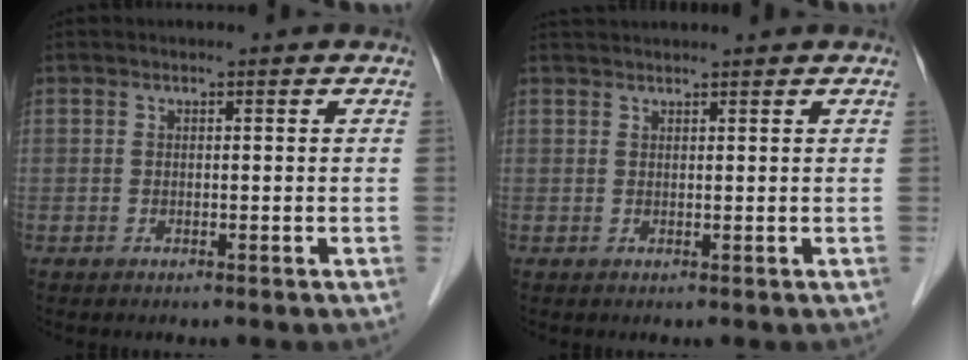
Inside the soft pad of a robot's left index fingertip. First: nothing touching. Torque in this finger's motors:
{"motor_torque": [-1.00, -1.14, 0.08, 0.03]}